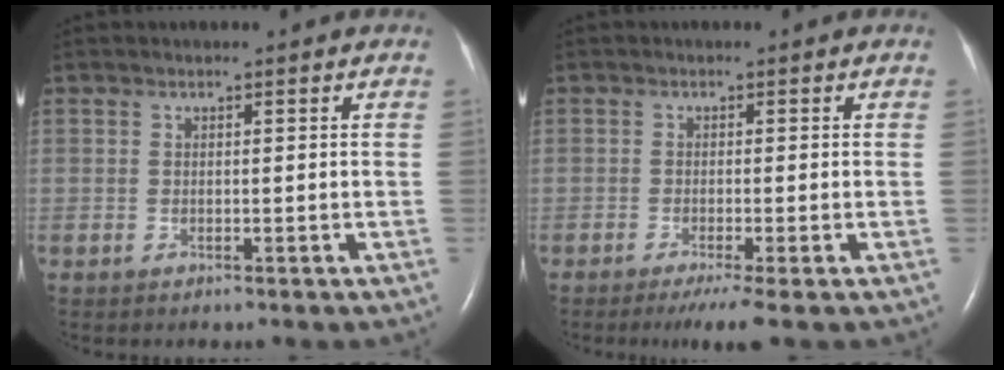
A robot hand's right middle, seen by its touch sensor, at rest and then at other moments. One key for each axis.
{"total": 3.8, "fx": -2.5, "fy": -0.3, "fz": 2.9, "tx": -0.044, "ty": -0.012, "tz": -0.045}